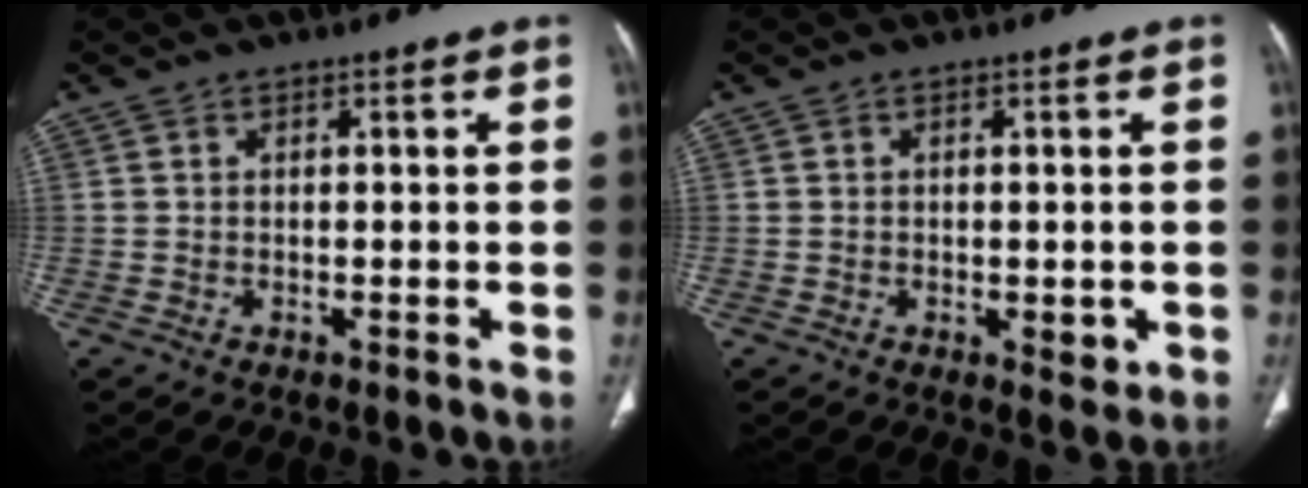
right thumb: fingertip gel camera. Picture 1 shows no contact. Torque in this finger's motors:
{"motor_torque": [0.28, 1.19, -0.22, 0.11, 0.11]}